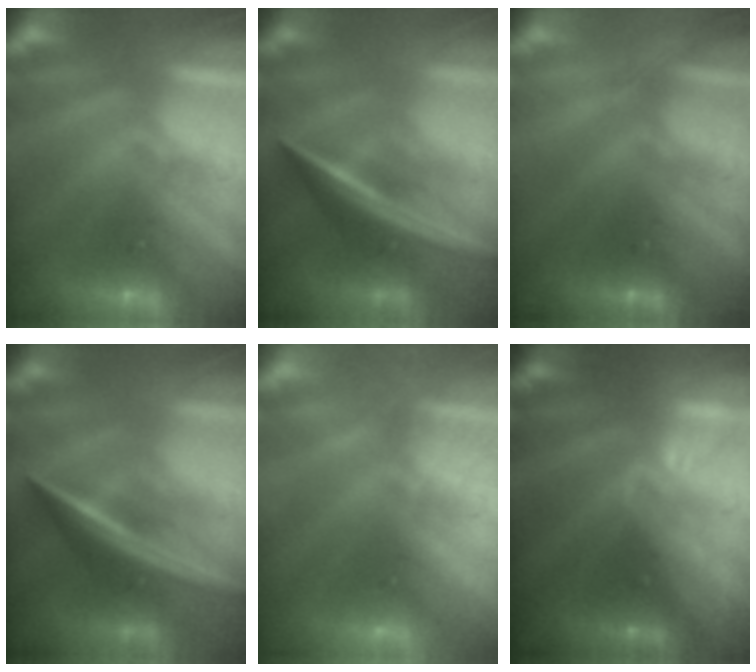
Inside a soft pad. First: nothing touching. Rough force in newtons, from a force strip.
{"total": 2.7}
{"total": 1.4}
{"total": 2.7}
{"total": 2.4}
{"total": 1.6}